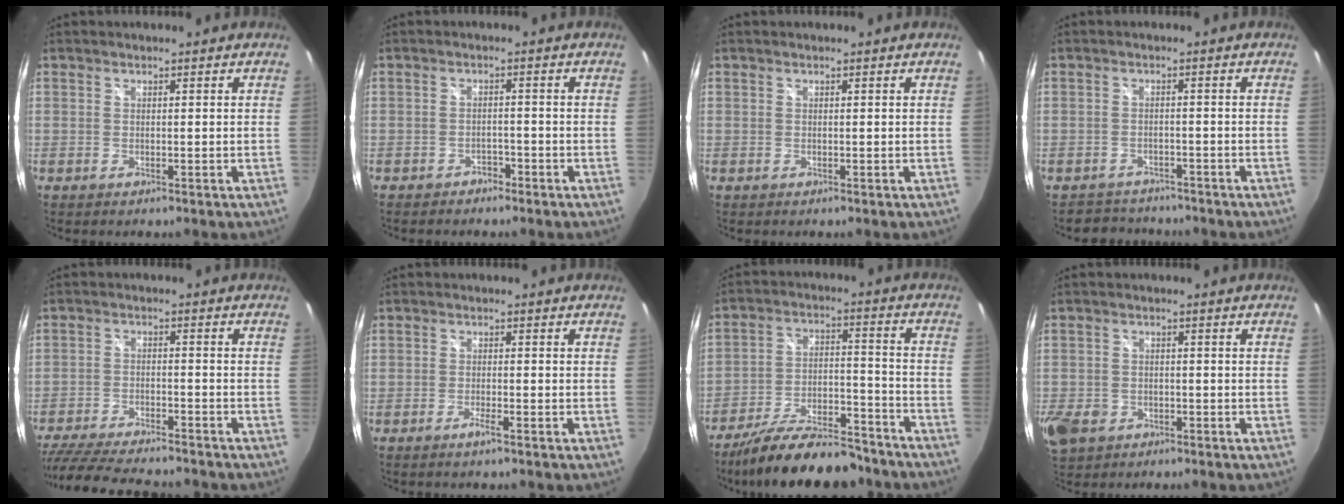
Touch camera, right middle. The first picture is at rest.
{"total": 2.6, "force": [-2.3, 1.0, 0.6], "torque": [-0.017, -0.004, -0.036]}
{"total": 0.0}
{"total": 3.8, "force": [-3.5, 1.5, -0.3], "torque": [-0.002, 0.015, -0.058]}
{"total": 18.1, "force": [-15.6, 3.7, 8.5], "torque": [-0.177, -0.033, -0.249]}
{"total": 1.6, "force": [-1.0, -0.4, 1.2], "torque": [-0.028, -0.001, -0.025]}
{"total": 19.7, "force": [-16.3, 5.2, 9.7], "torque": [-0.174, -0.012, -0.242]}
{"total": 10.3, "force": [-4.9, 7.5, 5.0], "torque": [-0.154, -0.021, -0.086]}